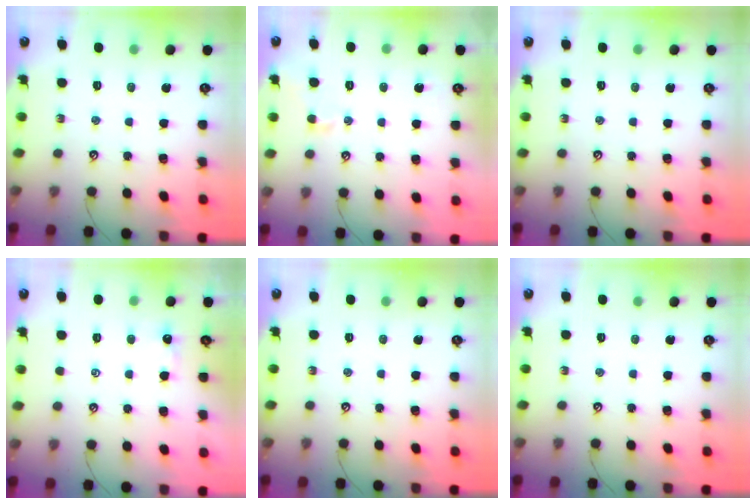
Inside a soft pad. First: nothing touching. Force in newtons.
{"total": 1.0, "press": 0.9, "slide": 0.3}
{"total": 0.0}
{"total": 1.7, "press": 1.7, "slide": 0.3}
{"total": 0.0}
{"total": 0.0}